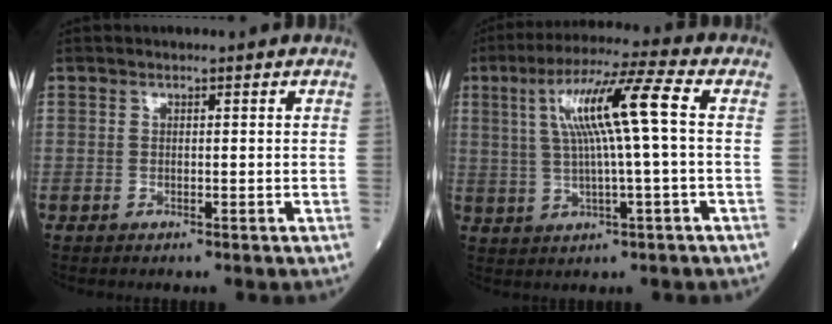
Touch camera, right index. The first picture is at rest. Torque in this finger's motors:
{"motor_torque": [1.39, 0.19, 0.42, 0.21]}